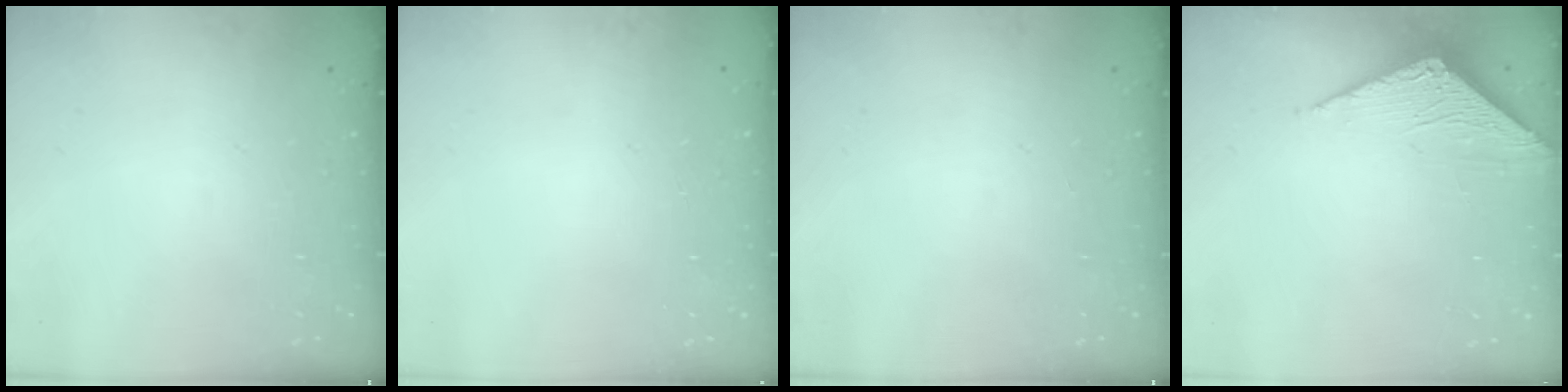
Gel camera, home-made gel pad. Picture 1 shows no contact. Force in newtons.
{"total": 0.0}
{"total": 0.0}
{"total": 3.0, "press": 3.0, "slide": 0.2}